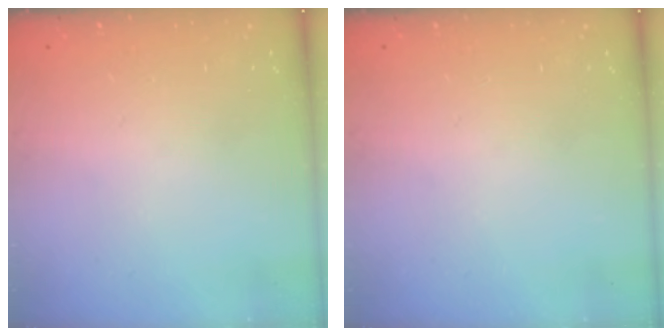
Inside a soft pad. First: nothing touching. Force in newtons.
{"total": 0.0}